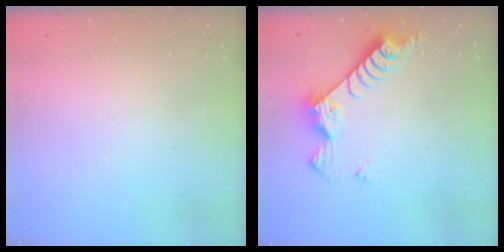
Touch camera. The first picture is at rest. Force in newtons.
{"total": 7.6, "press": 7.6, "slide": 0.4}